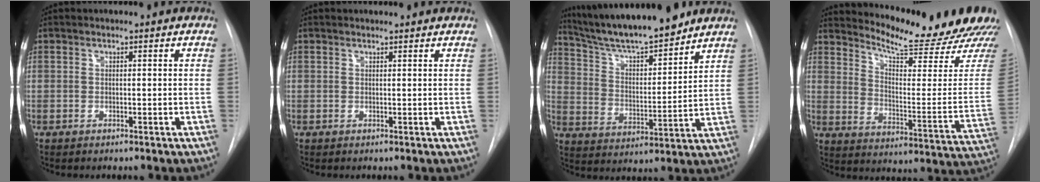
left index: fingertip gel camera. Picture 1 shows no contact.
{"total": 2.2, "force": [2.2, 0.3, 0.3], "torque": [-0.011, 0.012, 0.023]}
{"total": 16.1, "force": [14.3, 1.6, 7.3], "torque": [-0.124, 0.002, 0.244]}
{"total": 21.2, "force": [20.1, 0.9, 6.9], "torque": [-0.105, -0.118, 0.253]}